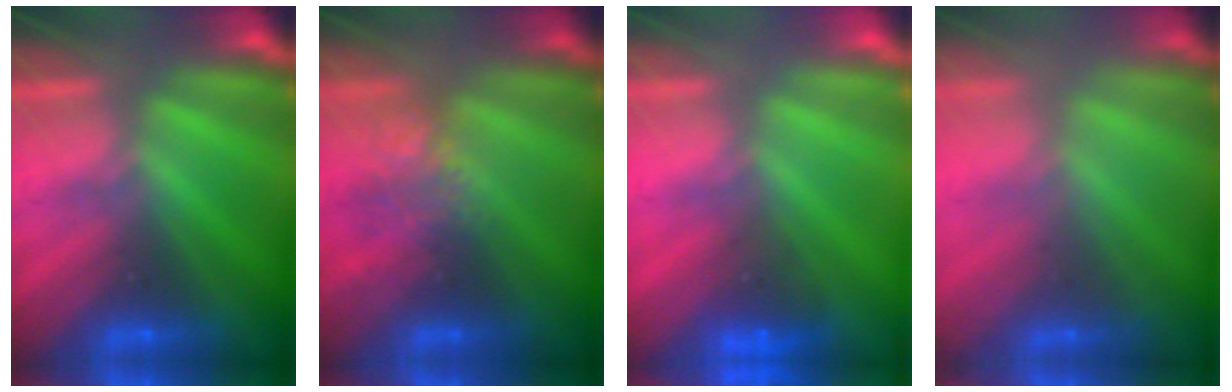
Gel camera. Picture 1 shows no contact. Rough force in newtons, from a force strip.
{"total": 2.6}
{"total": 4.6}
{"total": 2.2}